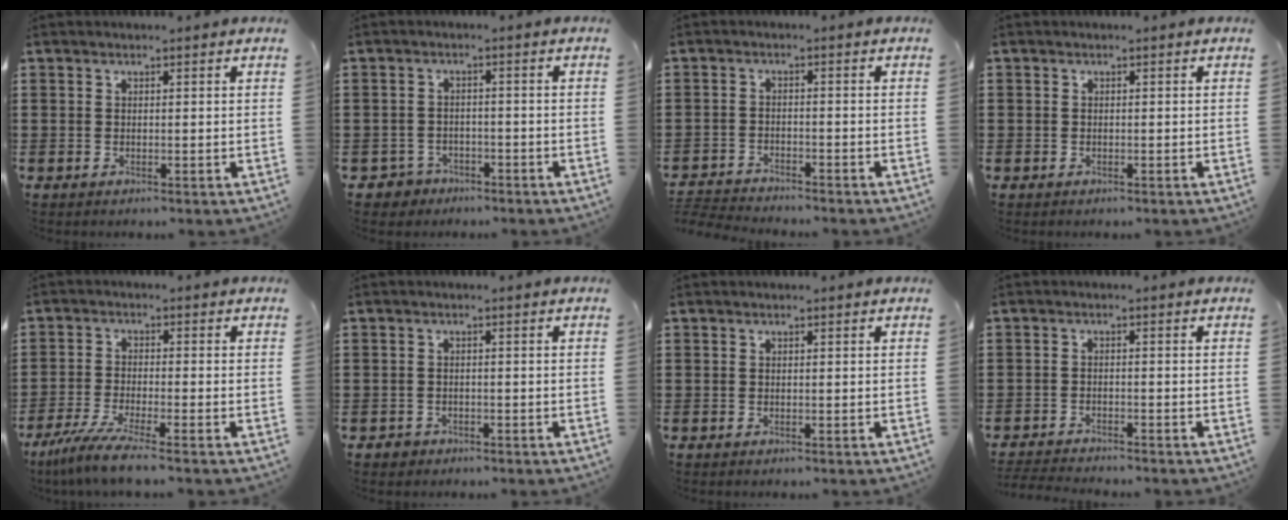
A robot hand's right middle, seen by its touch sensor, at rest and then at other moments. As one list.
[{"total": 2.3, "force": [-2.0, 1.0, 0.0], "torque": [-0.009, -0.001, -0.045]}, {"total": 3.2, "force": [-3.2, 0.1, 0.1], "torque": [-0.014, -0.006, -0.070]}, {"total": 0.6, "force": [-0.2, 0.5, 0.1], "torque": [-0.003, 0.002, -0.005]}, {"total": 5.4, "force": [-4.2, -0.4, 3.3], "torque": [-0.084, -0.027, -0.083]}, {"total": 1.0, "force": [-0.8, 0.5, 0.1], "torque": [-0.005, -0.001, -0.018]}, {"total": 0.0}, {"total": 2.4, "force": [-2.4, 0.0, 0.2], "torque": [-0.014, -0.006, -0.053]}]